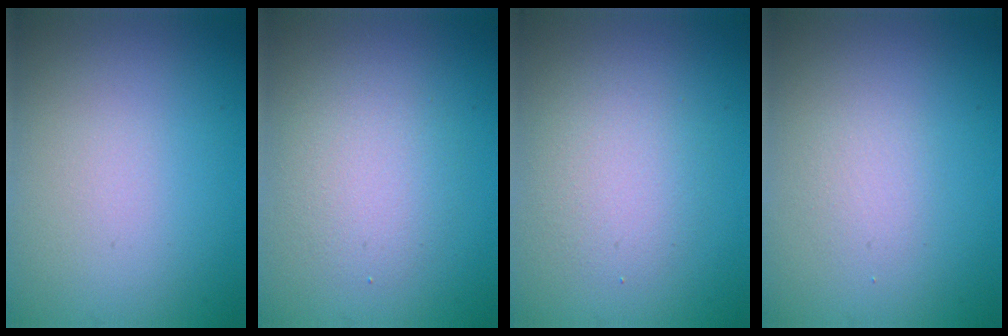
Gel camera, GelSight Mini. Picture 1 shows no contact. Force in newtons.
{"total": 2.9, "press": 2.9, "slide": 0.2}
{"total": 2.6, "press": 2.6, "slide": 0.1}
{"total": 1.2, "press": 1.2, "slide": 0.0}